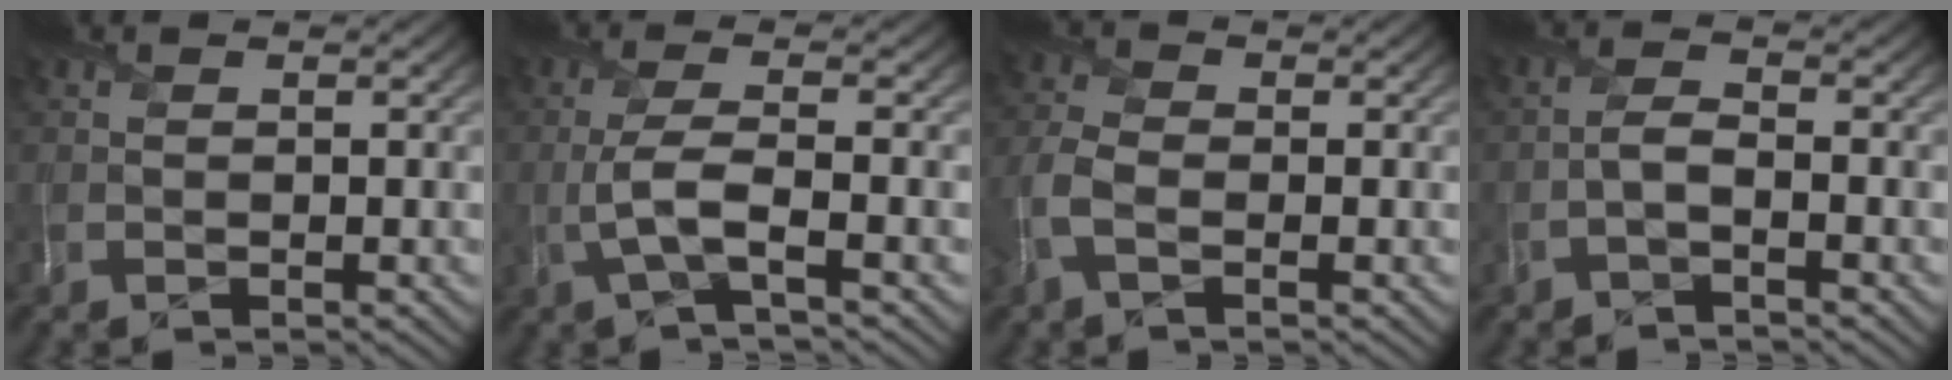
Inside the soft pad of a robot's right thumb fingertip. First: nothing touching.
{"total": 3.9, "force": [-1.1, 0.7, 3.7], "torque": [-0.077, 0.010, -0.032]}
{"total": 4.7, "force": [-1.5, 2.5, 3.6], "torque": [-0.101, -0.004, -0.043]}
{"total": 1.7, "force": [-1.0, 0.3, 1.3], "torque": [-0.029, 0.007, -0.029]}